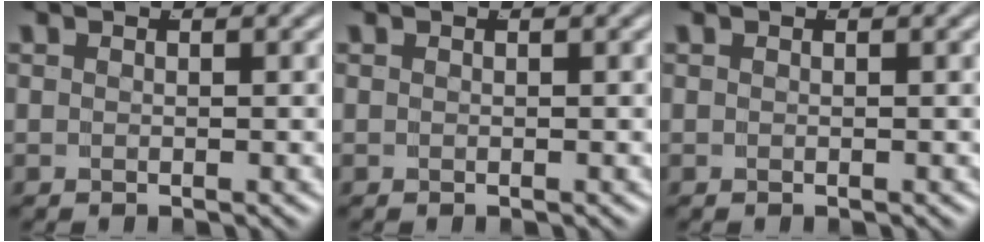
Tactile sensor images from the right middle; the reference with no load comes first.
{"total": 0.0}
{"total": 0.0}